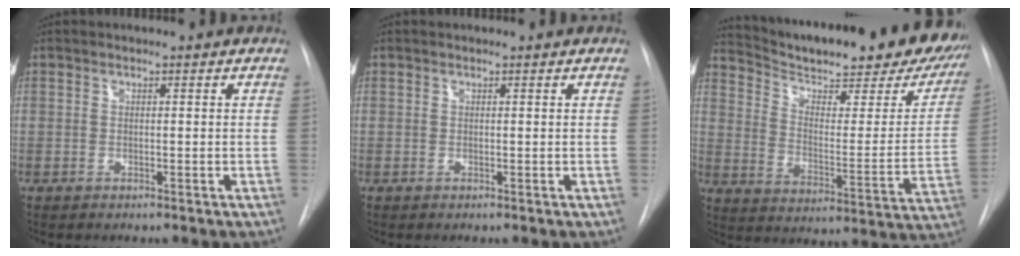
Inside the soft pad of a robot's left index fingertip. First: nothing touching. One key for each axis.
{"total": 0.0}
{"total": 29.6, "fx": 25.2, "fy": 5.8, "fz": 14.5, "tx": -0.222, "ty": -0.064, "tz": 0.324}